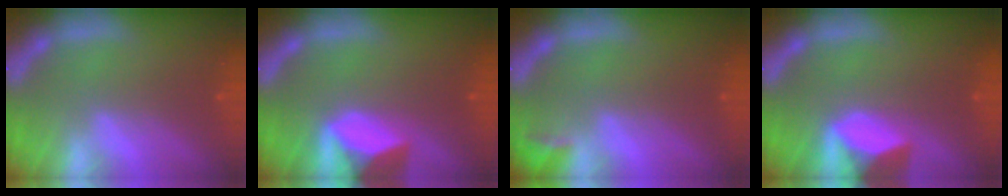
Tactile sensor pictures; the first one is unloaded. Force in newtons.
{"total": 6.4}
{"total": 1.4}
{"total": 5.9}